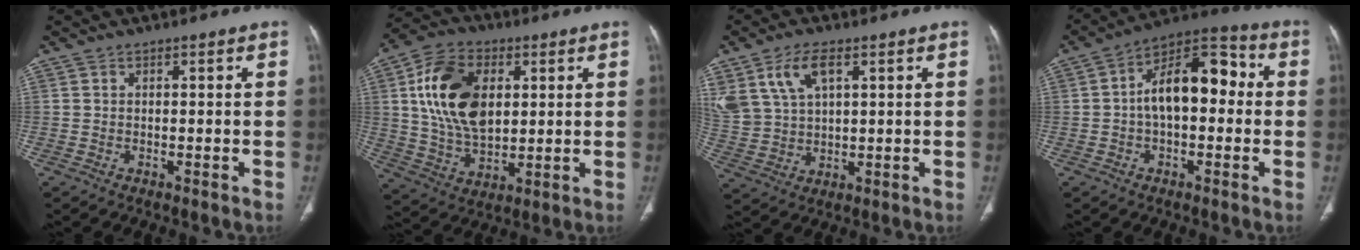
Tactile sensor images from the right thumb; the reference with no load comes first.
{"total": 17.1, "force": [3.9, 10.9, 12.6], "torque": [-0.210, -0.005, 0.075]}
{"total": 11.0, "force": [5.3, 6.2, 7.5], "torque": [-0.157, -0.007, 0.117]}
{"total": 14.4, "force": [0.5, 7.9, 11.9], "torque": [-0.165, 0.046, -0.007]}